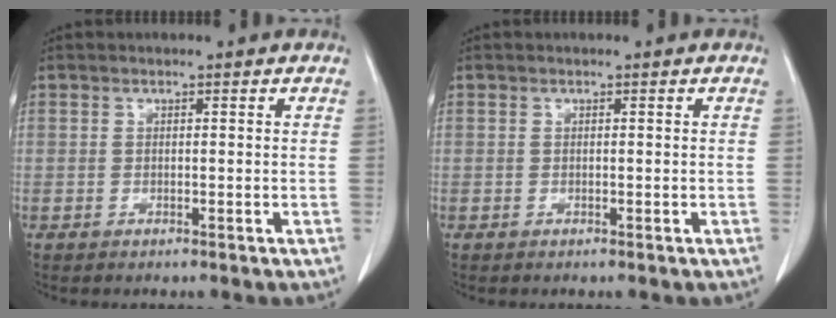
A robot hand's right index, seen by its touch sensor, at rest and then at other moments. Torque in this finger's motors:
{"motor_torque": [0.00, 0.00, 0.00, 0.00]}